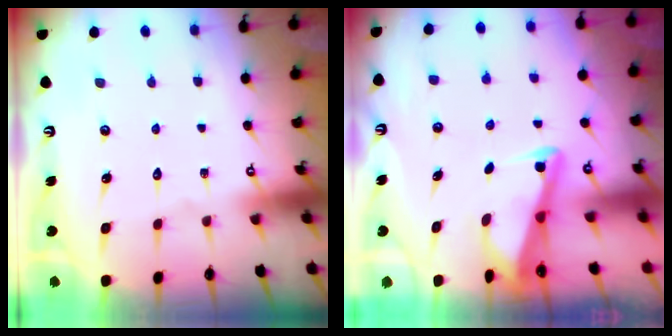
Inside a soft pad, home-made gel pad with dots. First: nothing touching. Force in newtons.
{"total": 2.7, "press": 2.7, "slide": 0.3}